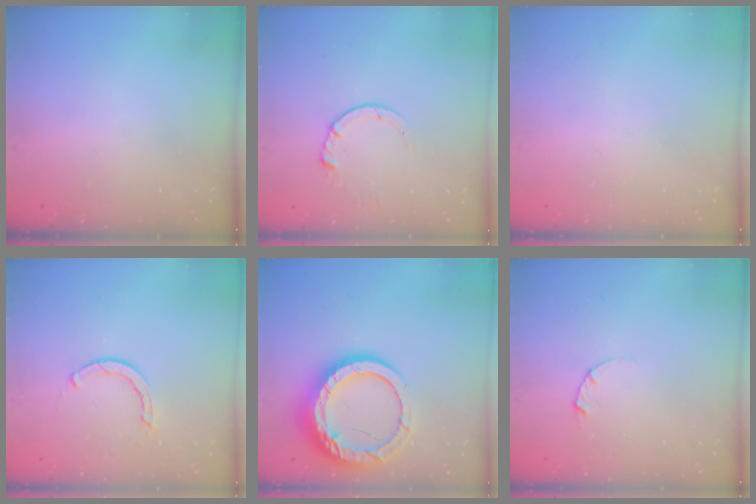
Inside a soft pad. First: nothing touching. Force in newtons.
{"total": 3.3, "press": 3.3, "slide": 0.4}
{"total": 0.0}
{"total": 2.3, "press": 2.3, "slide": 0.1}
{"total": 16.4, "press": 16.3, "slide": 1.7}
{"total": 2.1, "press": 2.1, "slide": 0.1}